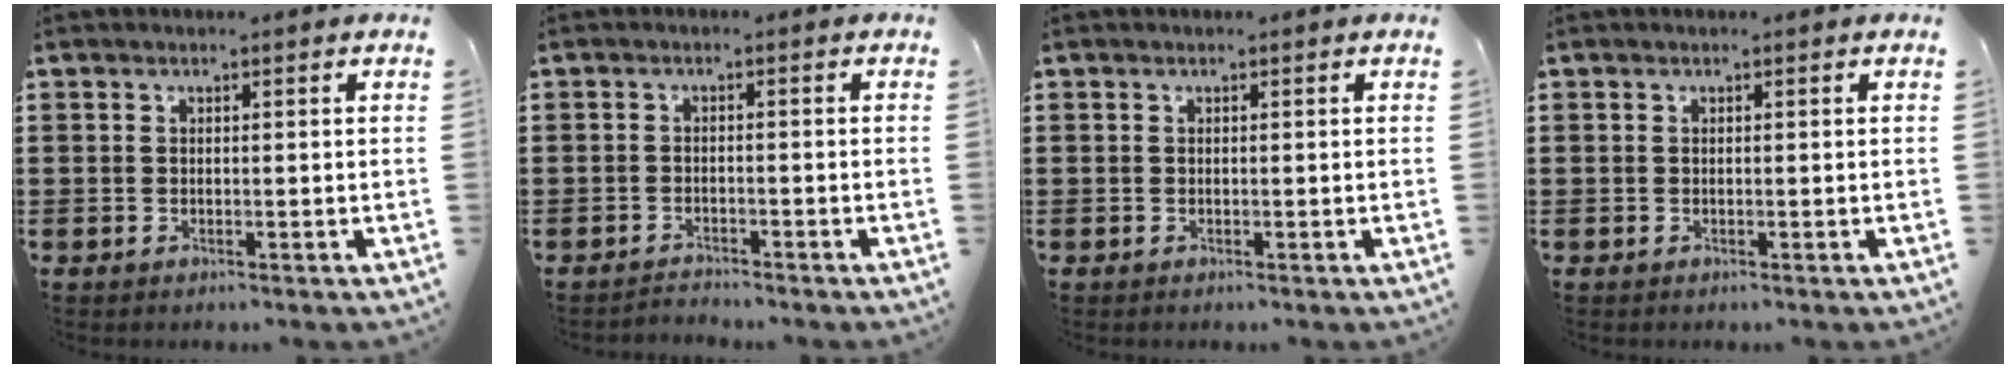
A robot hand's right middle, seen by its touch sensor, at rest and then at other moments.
{"total": 1.5, "force": [-1.5, 0.1, 0.0], "torque": [-0.005, 0.002, -0.032]}
{"total": 0.0}
{"total": 0.0}